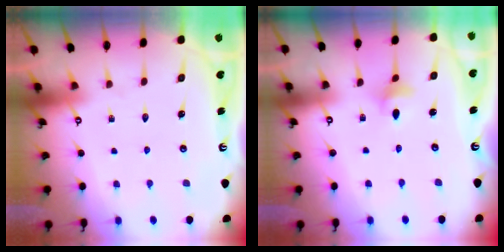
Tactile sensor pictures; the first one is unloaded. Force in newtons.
{"total": 2.4, "press": 2.4, "slide": 0.4}